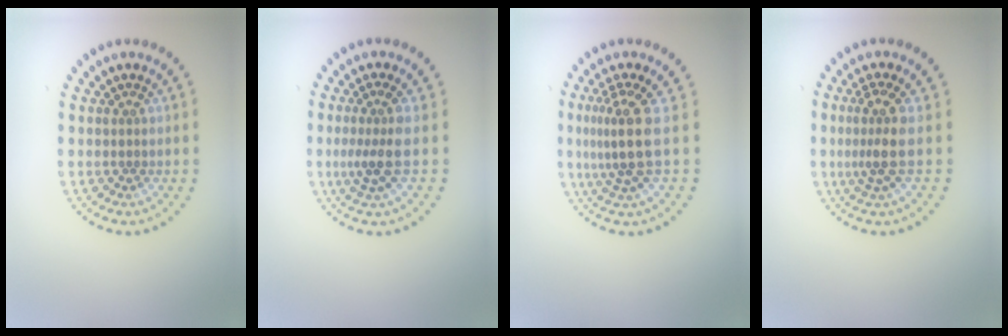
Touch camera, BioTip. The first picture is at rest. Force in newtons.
{"total": 3.0, "press": 2.1, "slide": 2.1}
{"total": 3.9, "press": 2.6, "slide": 2.9}
{"total": 3.1, "press": 2.2, "slide": 2.2}